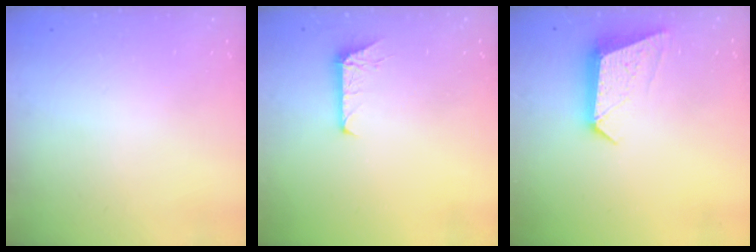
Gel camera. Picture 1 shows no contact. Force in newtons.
{"total": 5.9, "press": 5.9, "slide": 0.6}
{"total": 9.7, "press": 9.7, "slide": 0.8}